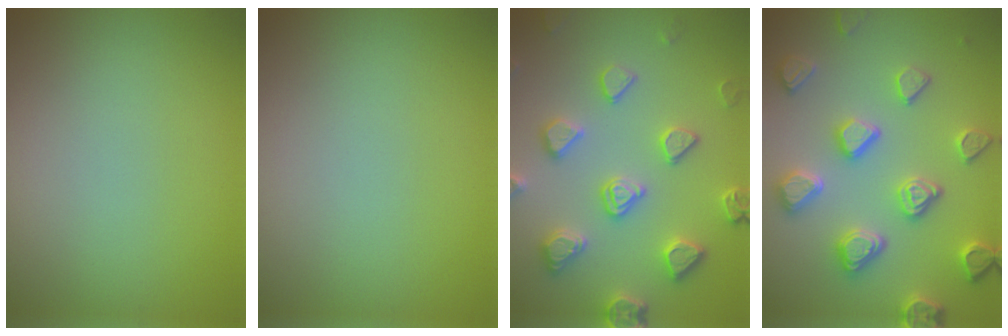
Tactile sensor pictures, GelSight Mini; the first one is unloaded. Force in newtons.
{"total": 0.0}
{"total": 4.7, "press": 4.5, "slide": 1.4}
{"total": 4.8, "press": 4.6, "slide": 1.2}